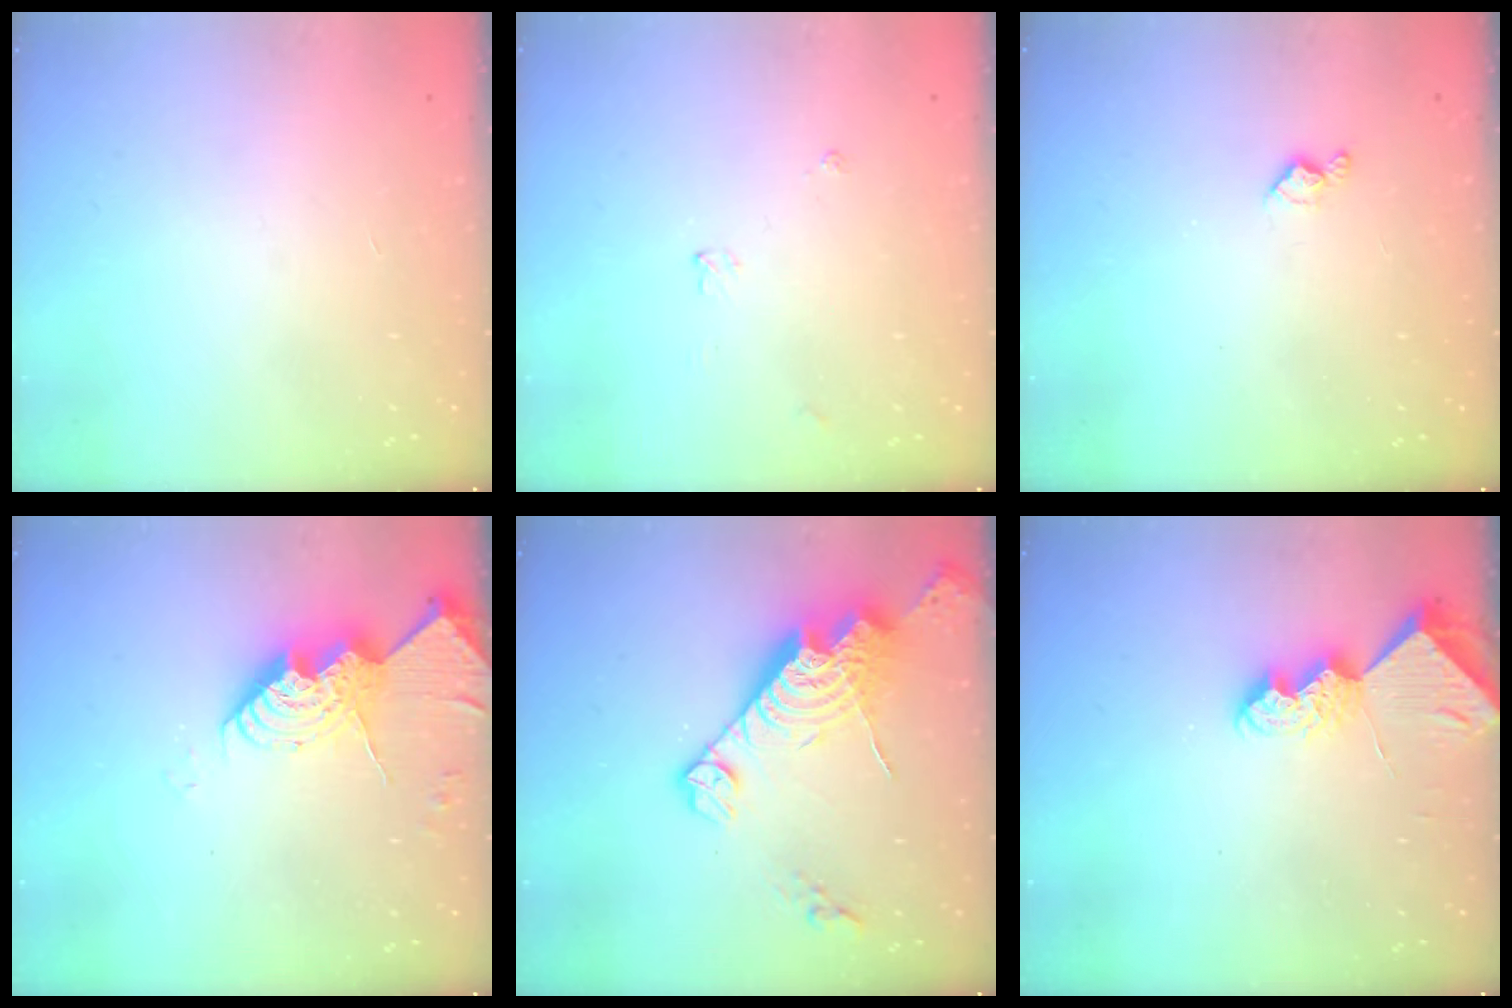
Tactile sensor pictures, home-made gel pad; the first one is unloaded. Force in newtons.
{"total": 3.3, "press": 3.3, "slide": 0.5}
{"total": 4.0, "press": 3.9, "slide": 0.6}
{"total": 14.5, "press": 14.4, "slide": 1.4}
{"total": 16.4, "press": 16.3, "slide": 1.4}
{"total": 7.2, "press": 7.2, "slide": 0.6}